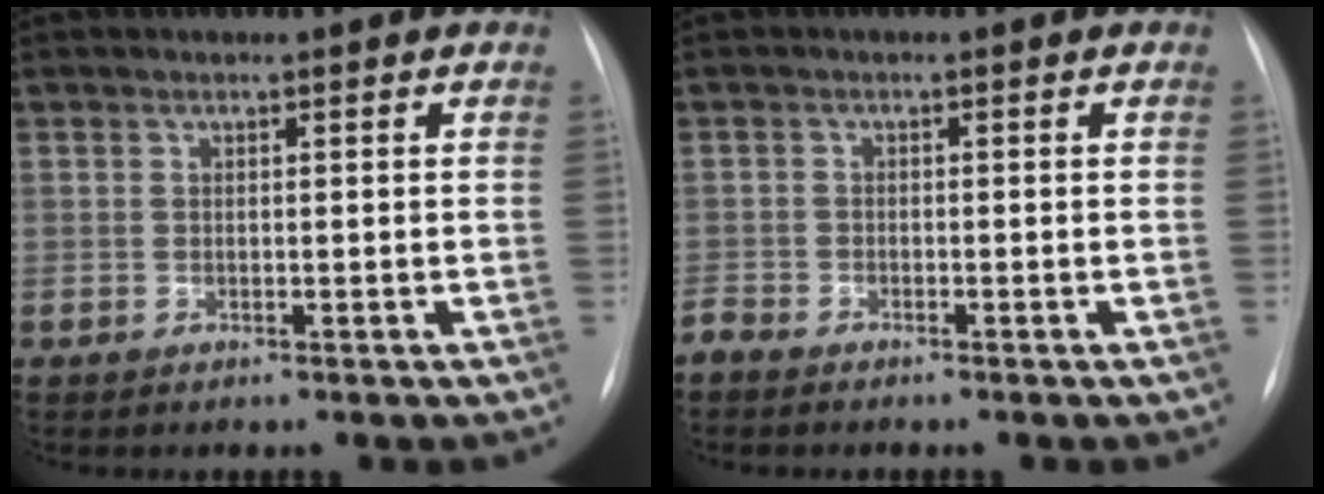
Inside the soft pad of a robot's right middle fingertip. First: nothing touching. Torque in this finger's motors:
{"motor_torque": [0.01, -0.01, 0.03, 0.01]}